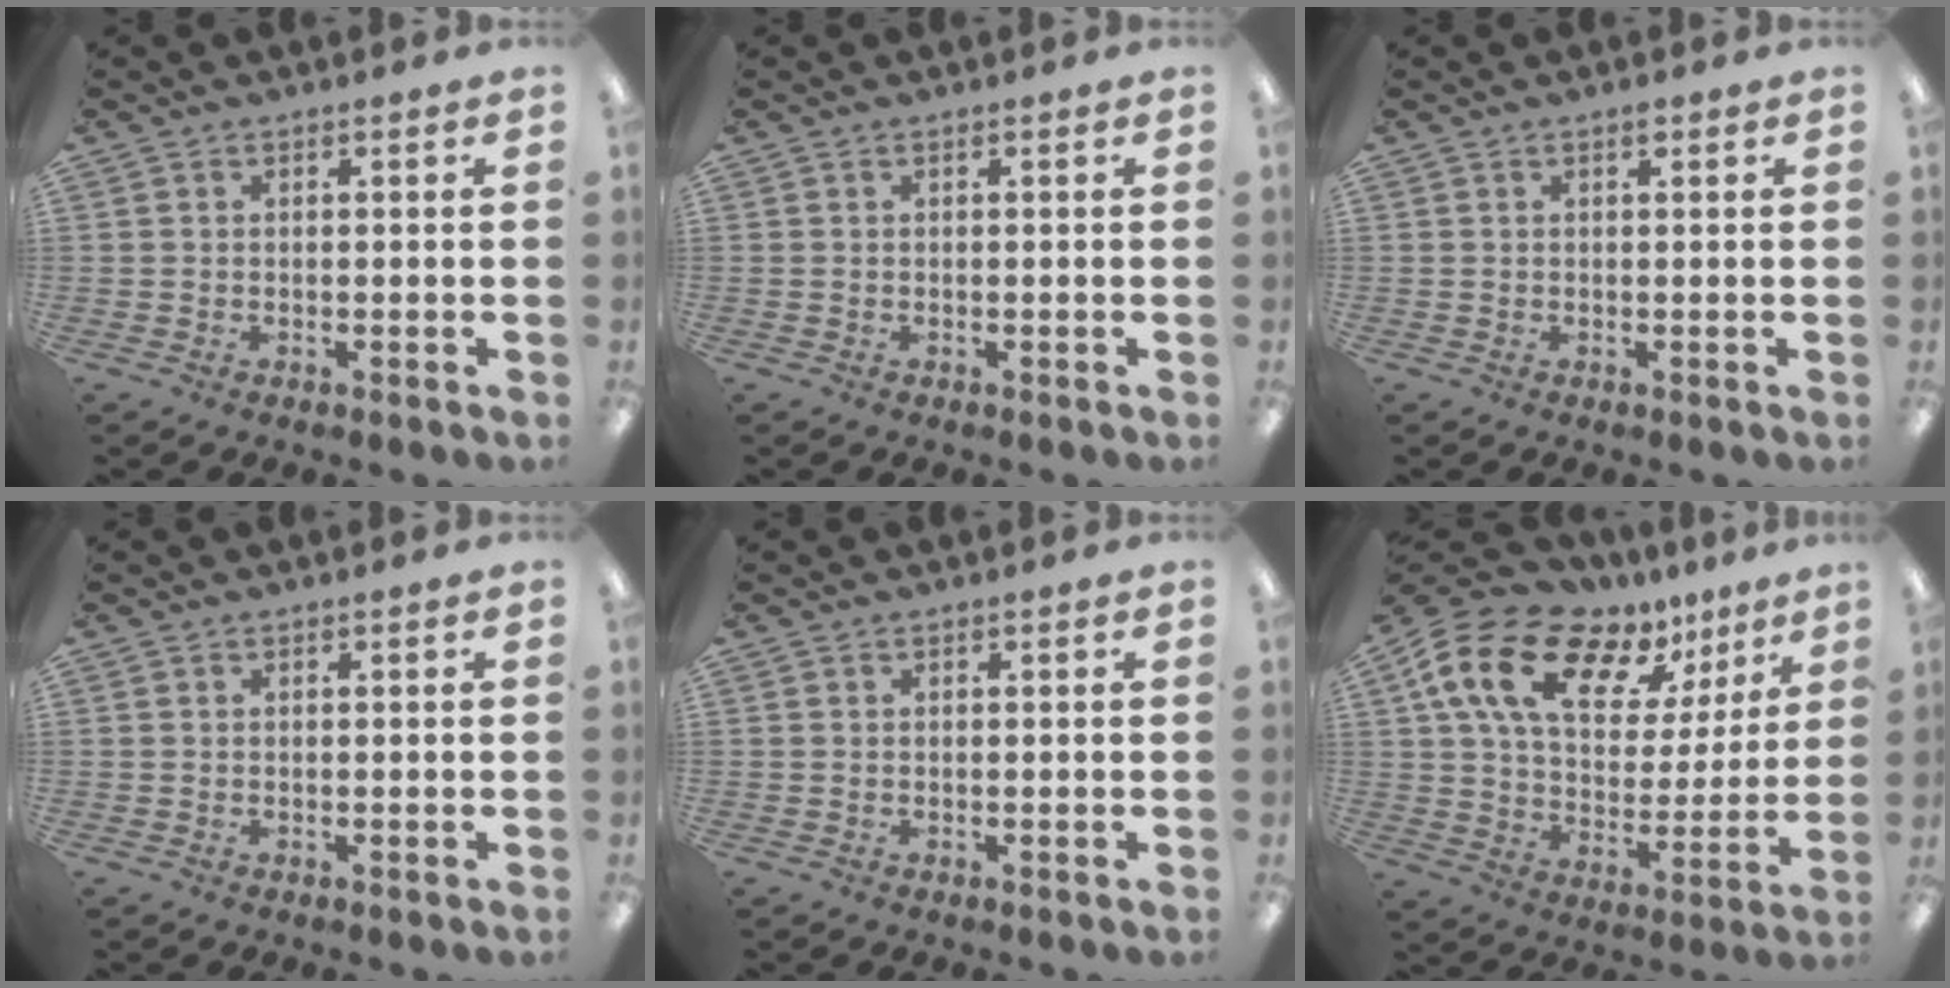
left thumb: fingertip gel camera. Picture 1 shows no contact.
{"total": 0.0}
{"total": 0.8, "force": [0.6, 0.3, 0.5], "torque": [-0.005, -0.002, 0.008]}
{"total": 0.0}
{"total": 0.0}
{"total": 18.4, "force": [11.4, 9.9, 10.4], "torque": [-0.193, -0.059, 0.205]}